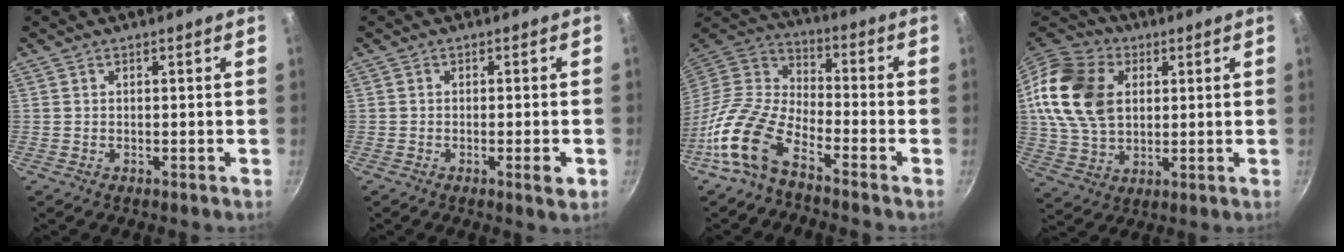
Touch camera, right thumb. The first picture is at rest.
{"total": 2.8, "force": [-1.1, 0.2, 2.6], "torque": [-0.042, 0.002, -0.016]}
{"total": 13.5, "force": [-8.7, 6.0, 8.3], "torque": [-0.161, 0.079, -0.195]}
{"total": 18.5, "force": [4.2, 13.5, 11.9], "torque": [-0.212, 0.001, 0.077]}